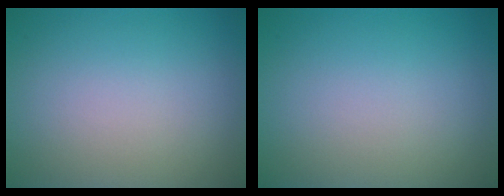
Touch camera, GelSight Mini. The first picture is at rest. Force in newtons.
{"total": 0.0}